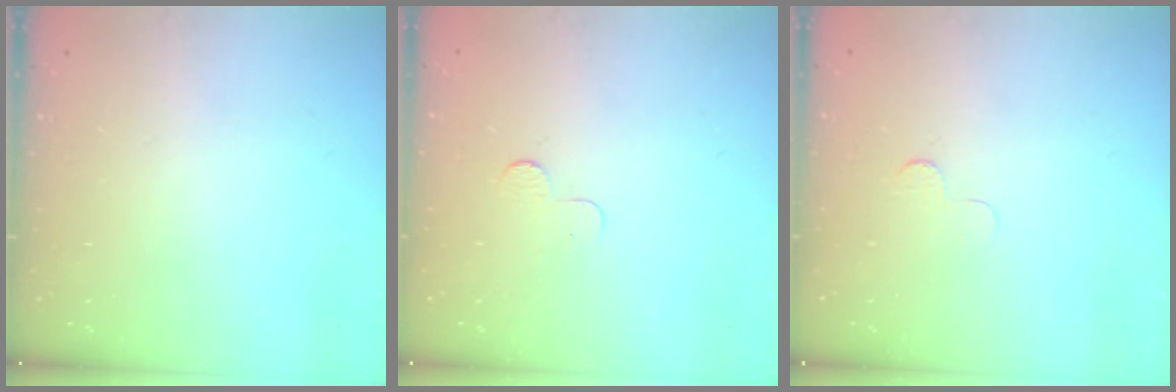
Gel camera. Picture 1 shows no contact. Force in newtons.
{"total": 2.3, "press": 2.3, "slide": 0.2}
{"total": 2.5, "press": 2.5, "slide": 0.2}